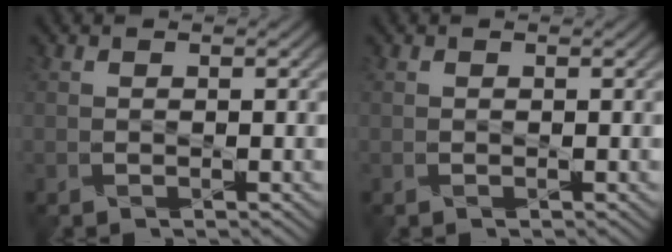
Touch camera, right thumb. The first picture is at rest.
{"total": 0.0}